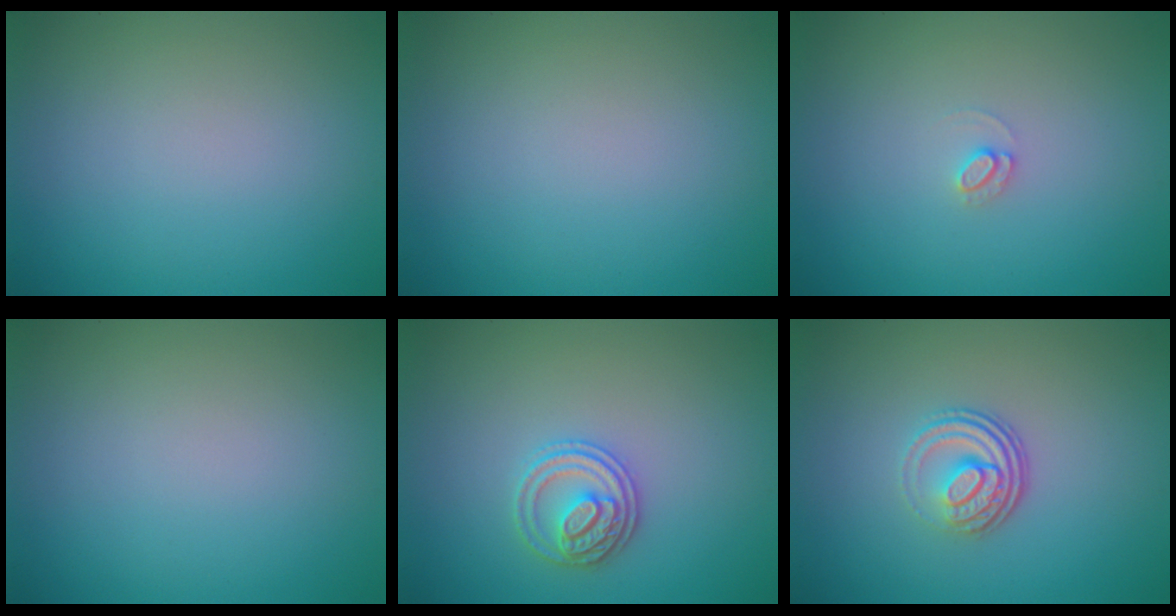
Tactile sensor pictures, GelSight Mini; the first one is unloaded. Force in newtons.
{"total": 0.0}
{"total": 0.9, "press": 0.9, "slide": 0.1}
{"total": 0.0}
{"total": 2.7, "press": 2.7, "slide": 0.6}
{"total": 3.5, "press": 2.5, "slide": 2.5}